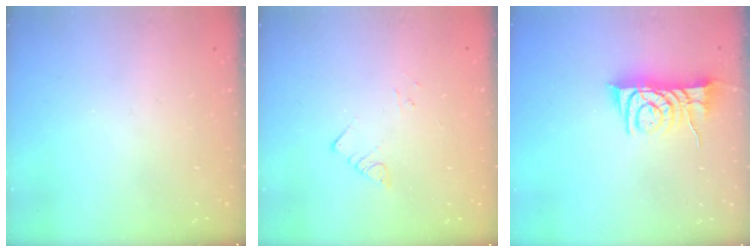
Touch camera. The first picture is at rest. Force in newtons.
{"total": 2.9, "press": 2.9, "slide": 0.2}
{"total": 8.6, "press": 8.6, "slide": 0.3}